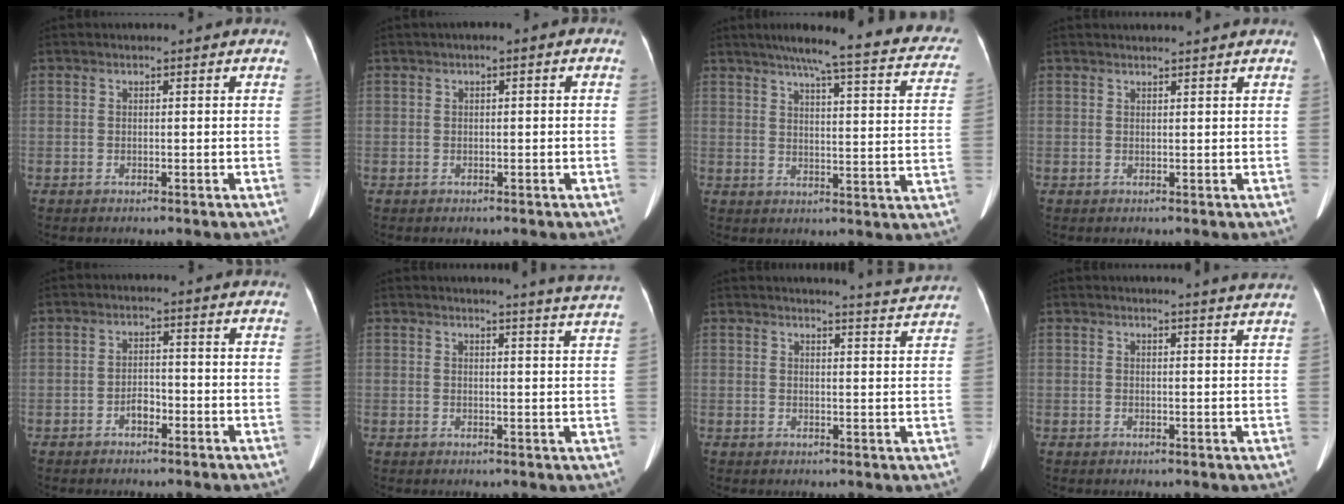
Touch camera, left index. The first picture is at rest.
{"total": 1.1, "force": [0.1, 0.4, 1.0], "torque": [-0.010, 0.007, -0.002]}
{"total": 24.3, "force": [20.3, 2.7, 13.0], "torque": [-0.174, -0.019, 0.233]}
{"total": 3.7, "force": [3.5, -0.5, 1.1], "torque": [-0.013, 0.017, 0.044]}
{"total": 2.3, "force": [-1.4, 1.2, 1.4], "torque": [-0.023, 0.004, -0.025]}
{"total": 9.3, "force": [8.8, -1.7, 2.4], "torque": [-0.028, -0.049, 0.081]}
{"total": 6.1, "force": [5.9, -1.3, 0.4], "torque": [-0.019, -0.021, 0.064]}
{"total": 6.7, "force": [6.3, -0.8, 2.1], "torque": [-0.025, -0.005, 0.052]}